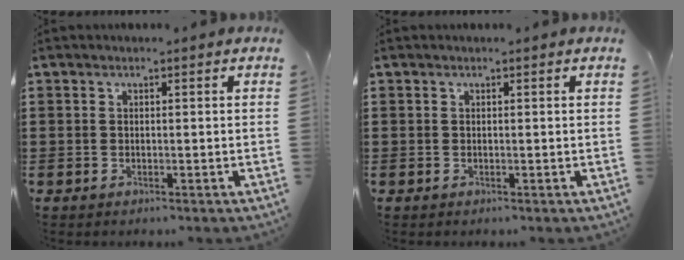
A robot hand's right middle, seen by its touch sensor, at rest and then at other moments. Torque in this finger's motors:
{"motor_torque": [-0.09, 0.12, 0.01, 0.01]}